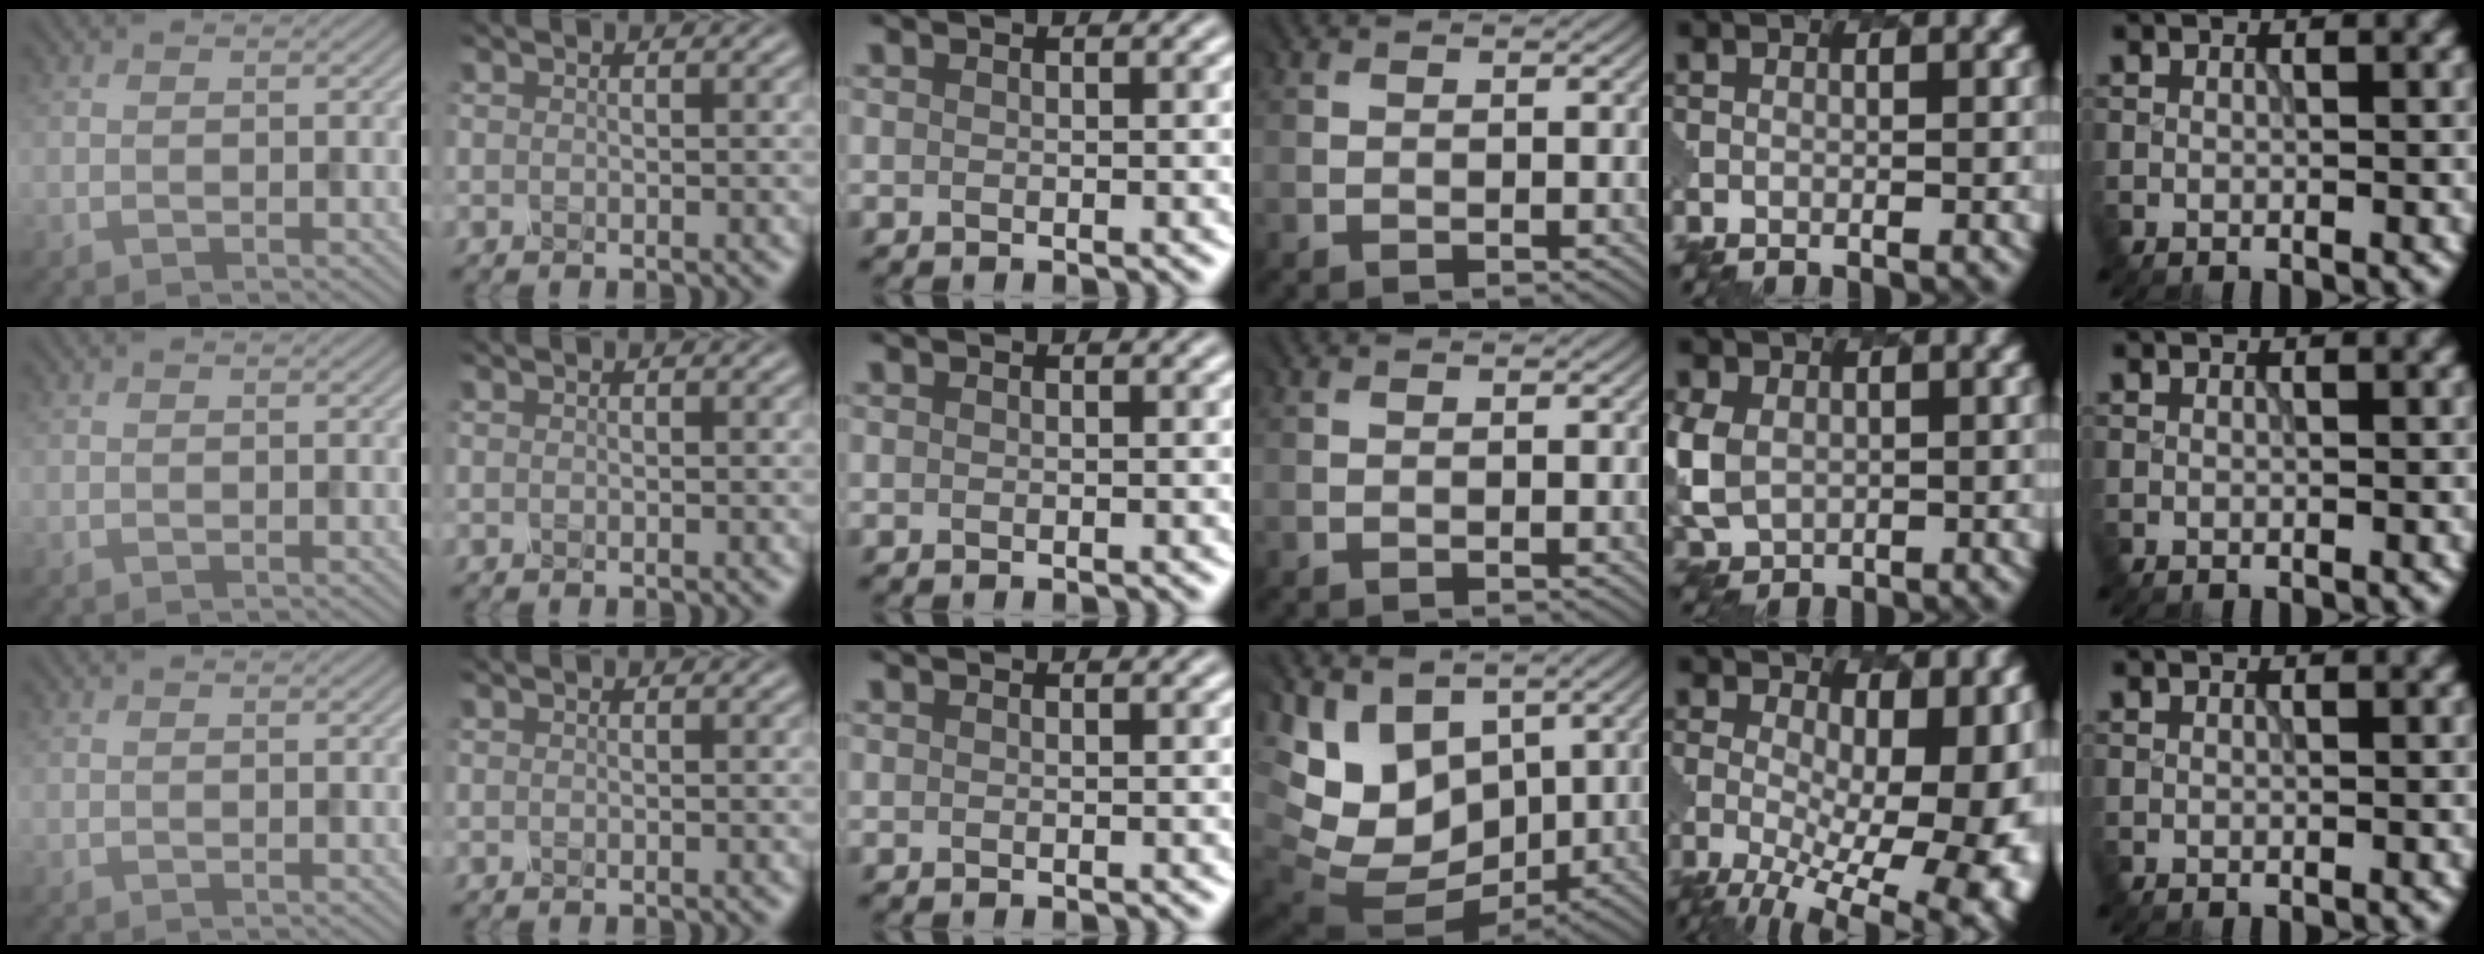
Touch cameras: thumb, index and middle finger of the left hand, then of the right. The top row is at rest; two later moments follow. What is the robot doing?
{"motion": "dispense", "object": "pipette"}